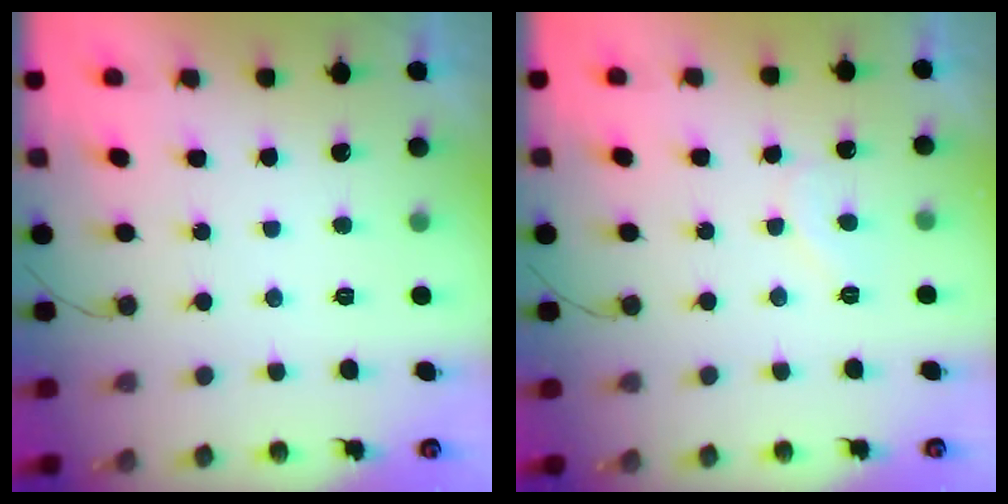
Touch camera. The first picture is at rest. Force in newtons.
{"total": 5.9, "press": 5.9, "slide": 0.3}